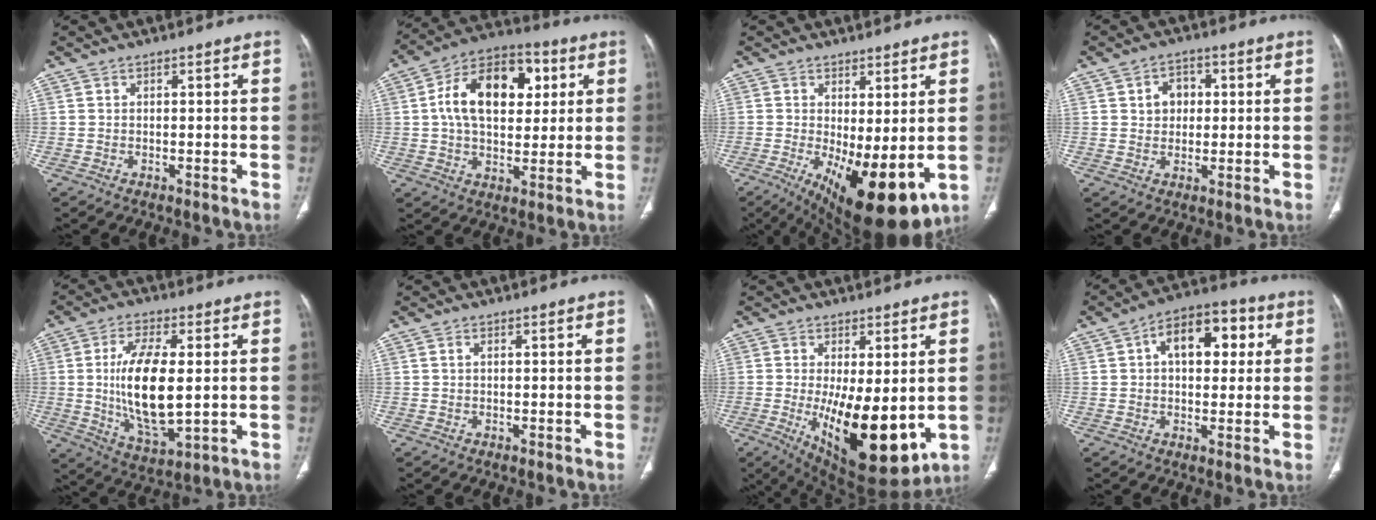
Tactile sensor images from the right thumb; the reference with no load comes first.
{"total": 18.0, "force": [4.0, 11.2, 13.5], "torque": [-0.194, 0.012, 0.059]}
{"total": 14.4, "force": [-2.7, 5.4, 13.1], "torque": [-0.202, -0.029, -0.020]}
{"total": 5.2, "force": [1.1, 4.1, 2.9], "torque": [-0.020, 0.004, 0.015]}
{"total": 15.4, "force": [0.5, 6.4, 14.0], "torque": [-0.261, -0.016, 0.017]}
{"total": 0.7, "force": [0.2, 0.4, 0.5], "torque": [-0.012, 0.002, 0.002]}
{"total": 16.7, "force": [-2.2, 6.6, 15.2], "torque": [-0.232, -0.037, -0.011]}
{"total": 12.2, "force": [3.1, 7.3, 9.3], "torque": [-0.107, 0.022, 0.040]}